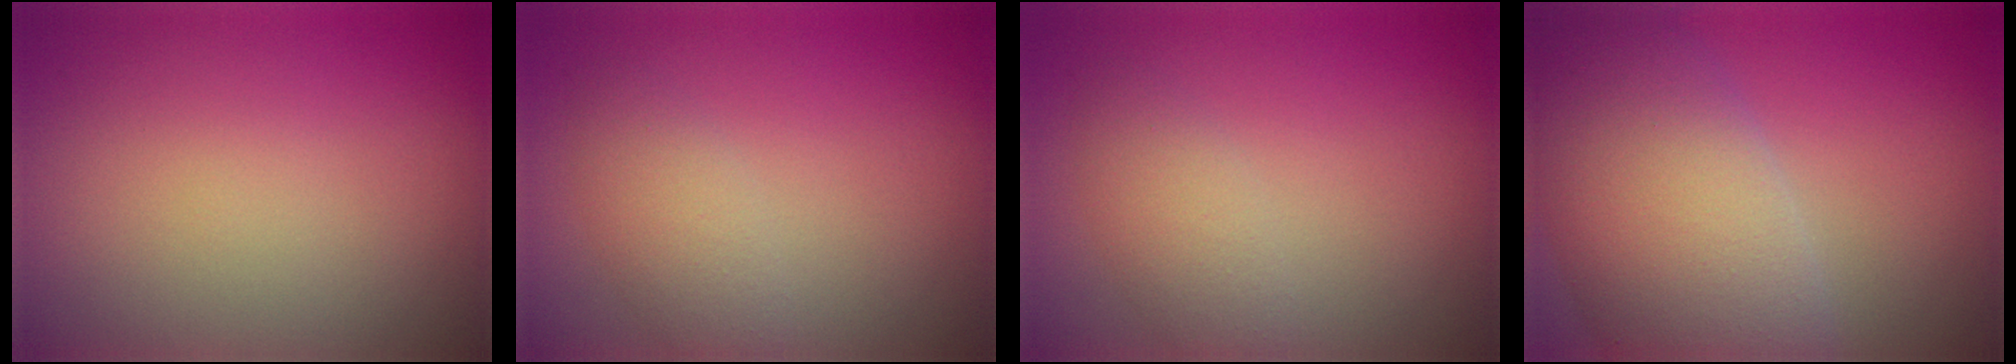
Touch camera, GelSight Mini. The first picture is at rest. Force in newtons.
{"total": 2.7, "press": 2.7, "slide": 0.1}
{"total": 2.7, "press": 2.7, "slide": 0.1}
{"total": 11.6, "press": 11.5, "slide": 0.6}